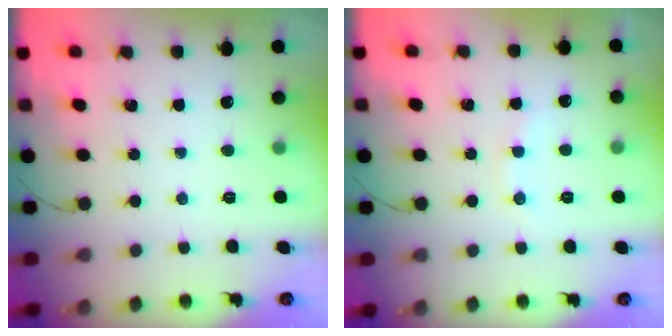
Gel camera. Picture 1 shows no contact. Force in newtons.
{"total": 7.1, "press": 7.0, "slide": 1.3}